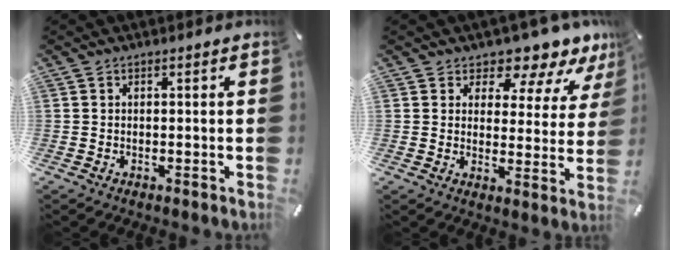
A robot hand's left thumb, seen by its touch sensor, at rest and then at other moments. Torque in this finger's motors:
{"motor_torque": [0.66, 0.10, 0.24, 0.14, 0.07]}